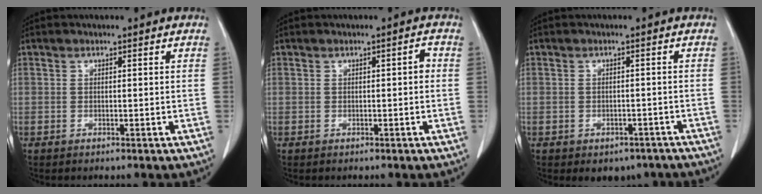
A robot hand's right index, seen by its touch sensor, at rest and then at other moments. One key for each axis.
{"total": 1.2, "fx": -0.1, "fy": 0.3, "fz": 1.2, "tx": -0.012, "ty": 0.003, "tz": -0.001}
{"total": 5.4, "fx": -4.2, "fy": 3.2, "fz": 1.3, "tx": 0.001, "ty": 0.013, "tz": -0.049}